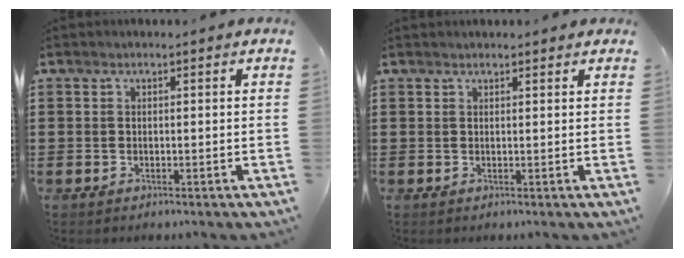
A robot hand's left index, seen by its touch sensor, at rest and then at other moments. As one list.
[{"total": 1.0, "force": [0.9, 0.1, 0.3], "torque": [-0.007, 0.000, 0.018]}]